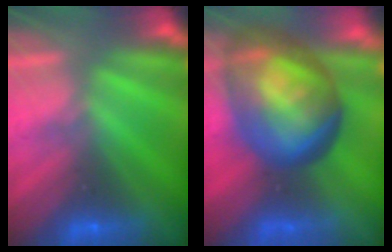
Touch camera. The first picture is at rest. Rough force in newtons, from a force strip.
{"total": 9.3}